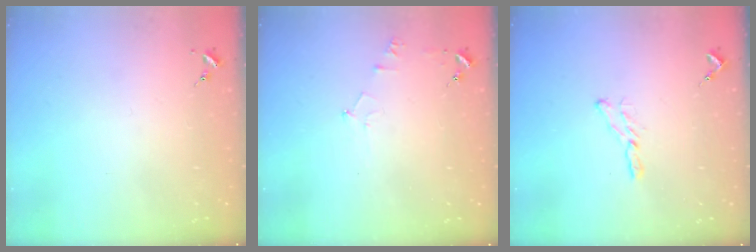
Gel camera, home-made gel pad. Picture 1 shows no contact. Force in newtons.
{"total": 6.6, "press": 6.6, "slide": 0.9}
{"total": 6.2, "press": 6.2, "slide": 0.3}